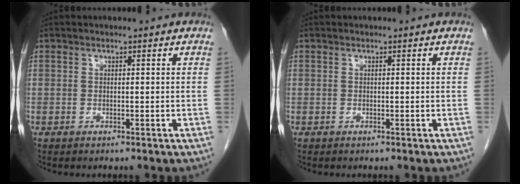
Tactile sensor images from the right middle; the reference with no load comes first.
{"total": 0.0}